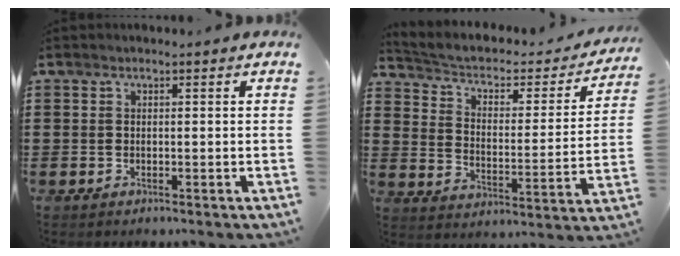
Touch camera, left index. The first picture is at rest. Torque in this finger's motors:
{"motor_torque": [1.02, -1.12, 0.31, 0.05]}